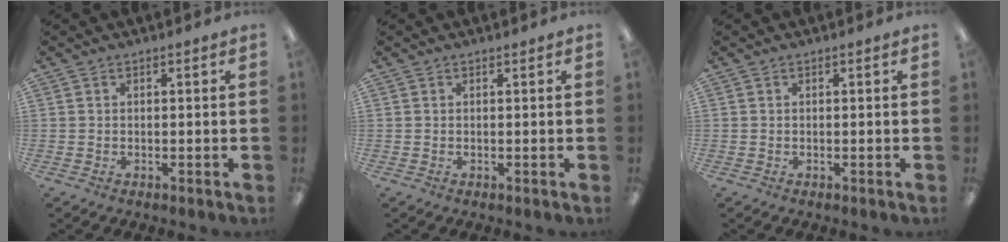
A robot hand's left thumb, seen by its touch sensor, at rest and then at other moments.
{"total": 0.0}
{"total": 0.0}